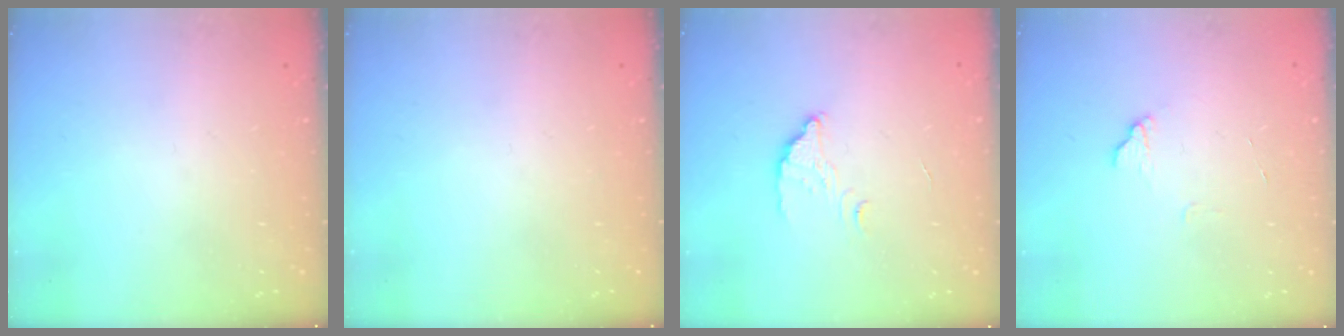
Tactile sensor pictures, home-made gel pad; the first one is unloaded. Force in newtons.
{"total": 0.0}
{"total": 2.7, "press": 2.7, "slide": 0.2}
{"total": 5.8, "press": 5.8, "slide": 0.5}